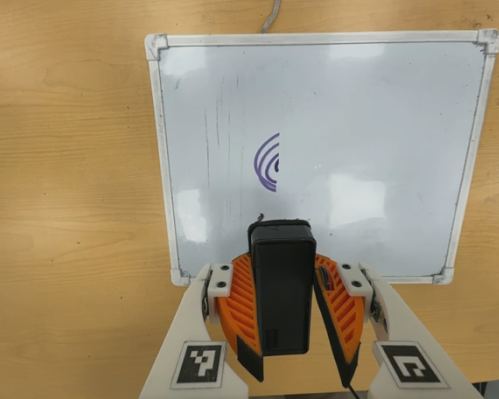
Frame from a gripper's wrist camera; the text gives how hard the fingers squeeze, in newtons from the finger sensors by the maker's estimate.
{"total": 7.1, "left": 7.5, "right": 6.7}